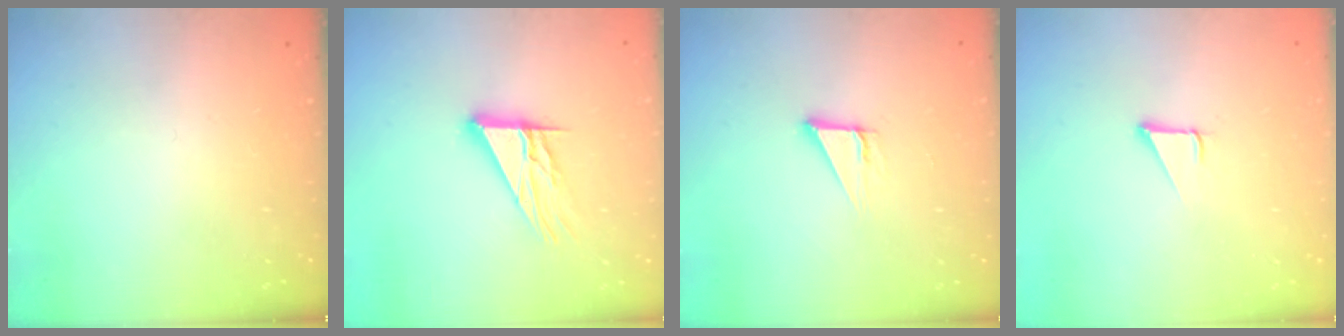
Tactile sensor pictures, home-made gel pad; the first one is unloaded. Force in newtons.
{"total": 11.7, "press": 11.7, "slide": 0.9}
{"total": 4.0, "press": 4.0, "slide": 0.2}
{"total": 1.9, "press": 1.9, "slide": 0.1}